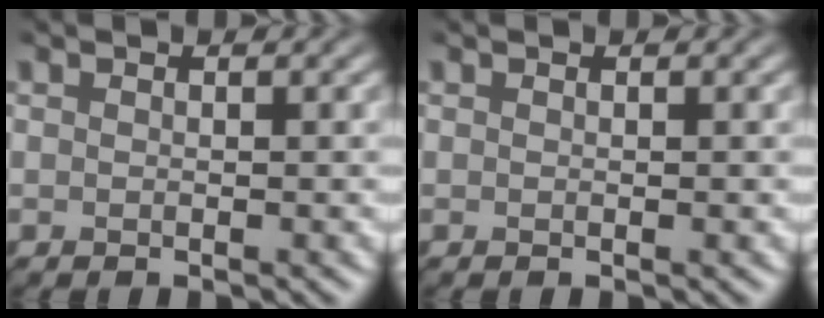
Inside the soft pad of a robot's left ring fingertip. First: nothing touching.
{"total": 0.0}